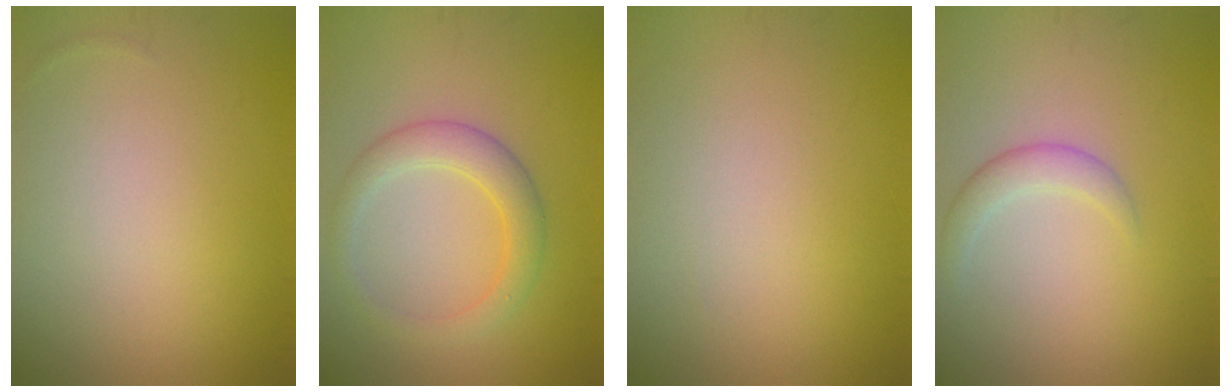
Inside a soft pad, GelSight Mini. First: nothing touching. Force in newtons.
{"total": 3.3, "press": 3.3, "slide": 0.1}
{"total": 0.0}
{"total": 2.5, "press": 2.5, "slide": 0.1}